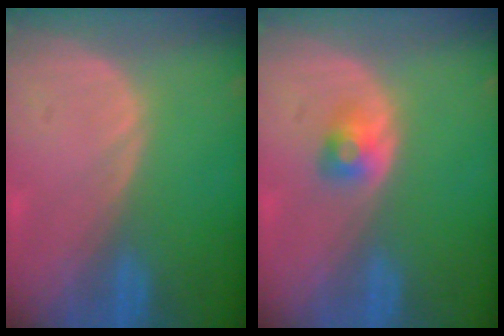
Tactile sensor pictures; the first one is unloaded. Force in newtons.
{"total": 2.6, "press": 2.4, "slide": 1.2}